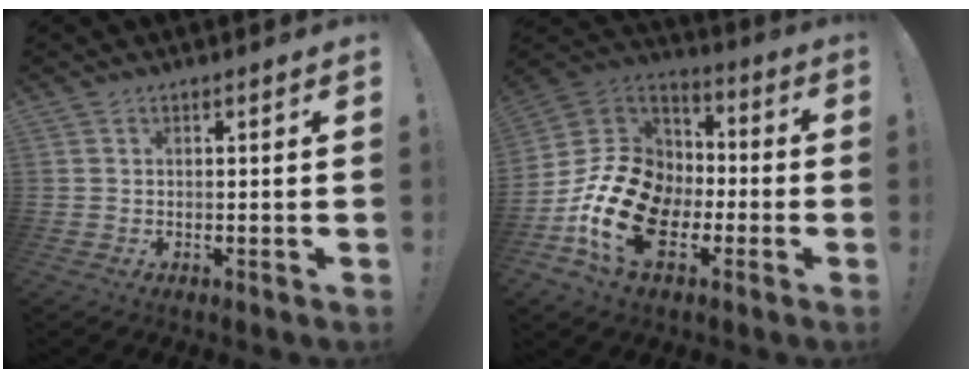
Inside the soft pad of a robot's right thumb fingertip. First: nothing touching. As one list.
[{"total": 21.0, "force": [-6.7, 14.8, 13.2], "torque": [-0.254, 0.041, -0.102]}]